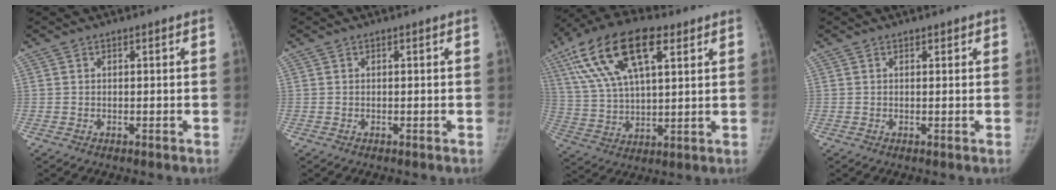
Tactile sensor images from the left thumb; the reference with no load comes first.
{"total": 0.0}
{"total": 20.1, "force": [9.4, 9.0, 15.4], "torque": [-0.288, 0.000, 0.173]}
{"total": 1.0, "force": [0.8, 0.6, 0.3], "torque": [0.004, -0.004, 0.008]}